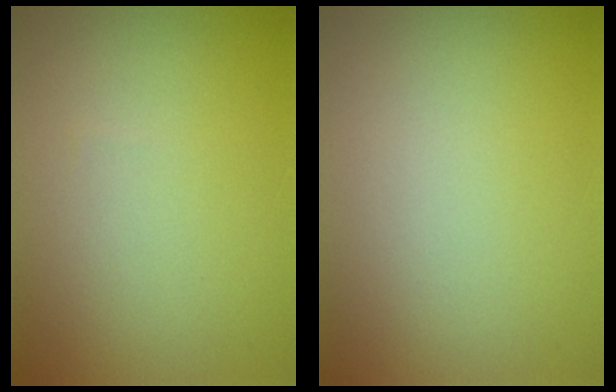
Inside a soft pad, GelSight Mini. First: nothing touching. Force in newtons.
{"total": 0.0}